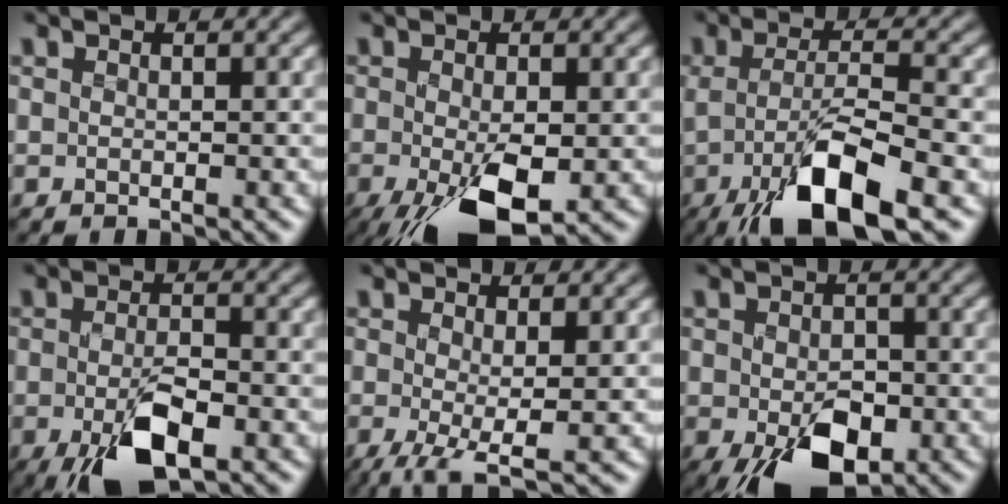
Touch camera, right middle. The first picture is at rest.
{"total": 7.8, "force": [-3.3, 3.0, 6.4], "torque": [-0.133, -0.019, -0.050]}
{"total": 8.1, "force": [-3.4, 2.1, 7.1], "torque": [-0.128, -0.001, -0.064]}
{"total": 5.9, "force": [-2.6, 2.1, 4.8], "torque": [-0.088, -0.009, -0.049]}
{"total": 3.8, "force": [-1.4, 0.9, 3.4], "torque": [-0.071, -0.011, -0.028]}
{"total": 7.5, "force": [-3.3, 4.0, 5.3], "torque": [-0.106, -0.022, -0.049]}